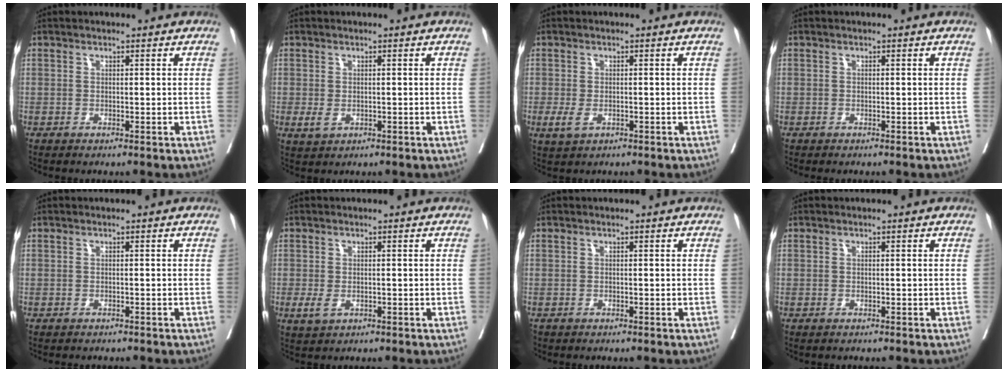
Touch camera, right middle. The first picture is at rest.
{"total": 2.0, "force": [-0.4, 1.3, 1.4], "torque": [-0.028, -0.004, 0.001]}
{"total": 2.6, "force": [-0.9, 1.4, 1.9], "torque": [-0.043, -0.005, -0.011]}
{"total": 0.7, "force": [-0.6, 0.2, 0.2], "torque": [-0.005, -0.001, -0.012]}
{"total": 1.6, "force": [-1.4, 0.6, 0.5], "torque": [-0.015, -0.002, -0.017]}
{"total": 2.3, "force": [-0.7, 1.3, 1.7], "torque": [-0.036, -0.004, -0.008]}
{"total": 0.6, "force": [-0.5, 0.3, 0.0], "torque": [-0.009, 0.001, -0.010]}
{"total": 0.0}